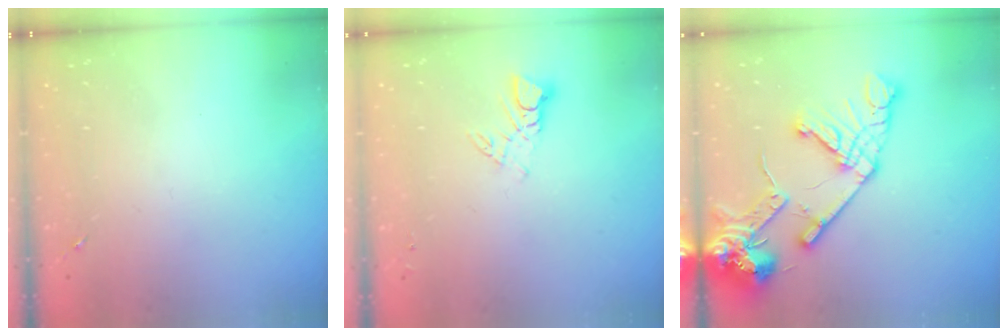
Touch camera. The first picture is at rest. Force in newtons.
{"total": 5.0, "press": 5.0, "slide": 0.3}
{"total": 20.8, "press": 20.7, "slide": 2.5}